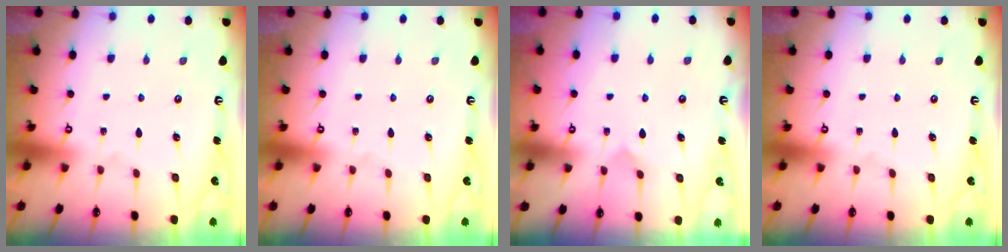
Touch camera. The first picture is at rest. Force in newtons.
{"total": 0.0}
{"total": 4.6, "press": 4.6, "slide": 0.4}
{"total": 0.0}